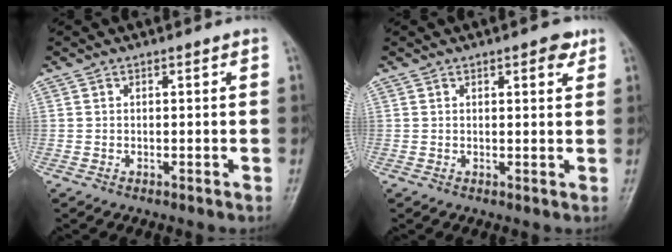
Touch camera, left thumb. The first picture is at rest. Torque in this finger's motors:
{"motor_torque": [-0.10, -0.01, 0.23, 0.09, 0.06]}